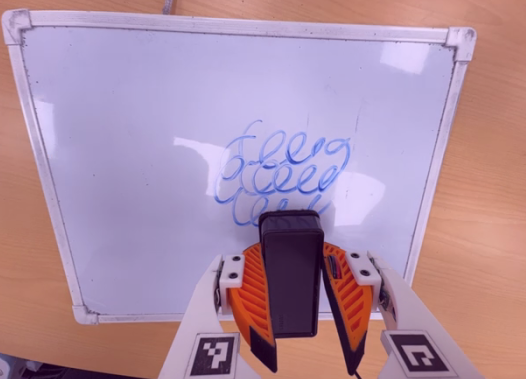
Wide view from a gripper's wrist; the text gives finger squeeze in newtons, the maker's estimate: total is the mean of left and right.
{"total": 10.6, "left": 9.5, "right": 11.7}